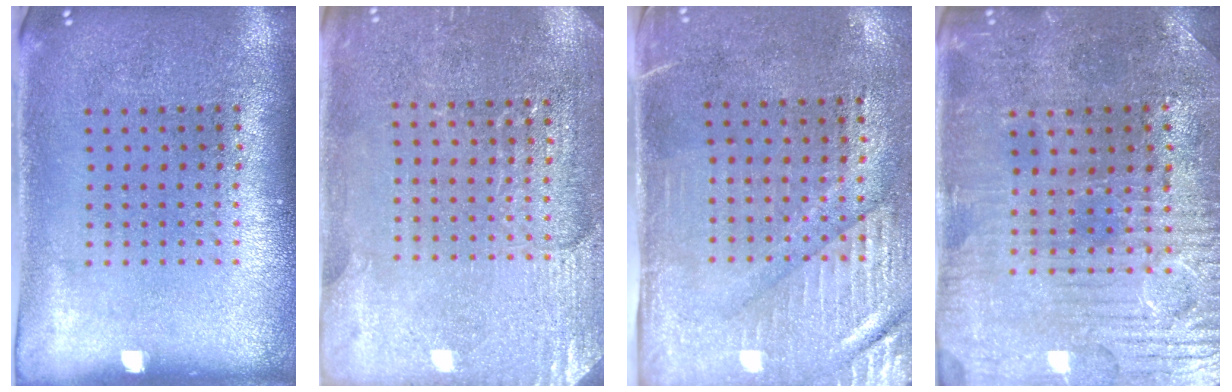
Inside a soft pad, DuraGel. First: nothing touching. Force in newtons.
{"total": 2.9, "press": 2.9, "slide": 0.4}
{"total": 3.1, "press": 2.6, "slide": 1.6}
{"total": 2.2, "press": 2.2, "slide": 0.5}